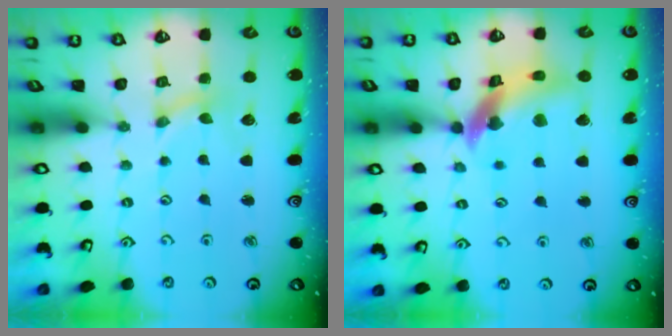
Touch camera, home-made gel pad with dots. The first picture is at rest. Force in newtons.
{"total": 11.7, "press": 11.6, "slide": 1.7}